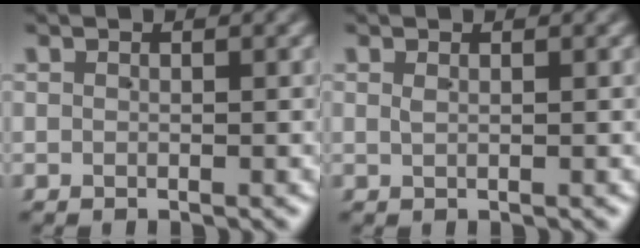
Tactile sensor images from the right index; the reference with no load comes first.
{"total": 0.5, "force": [0.3, 0.0, 0.4], "torque": [-0.006, -0.001, 0.010]}